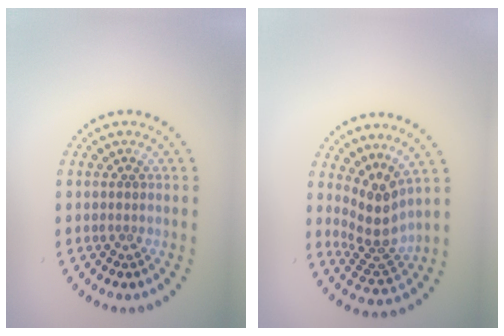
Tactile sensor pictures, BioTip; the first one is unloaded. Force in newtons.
{"total": 3.8, "press": 2.7, "slide": 2.6}